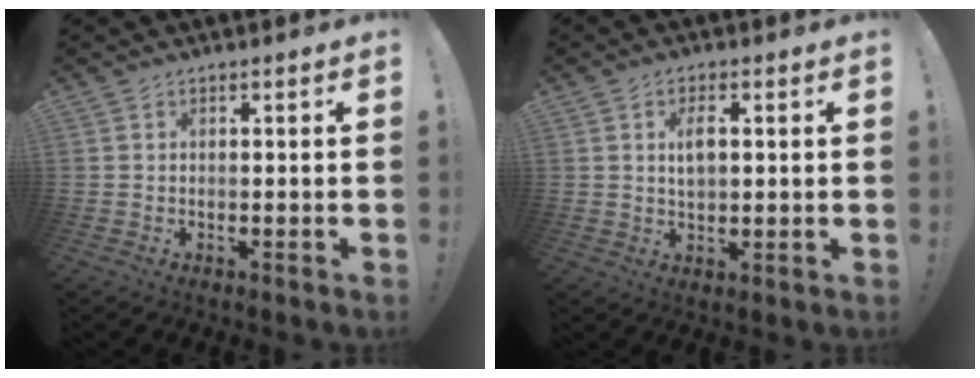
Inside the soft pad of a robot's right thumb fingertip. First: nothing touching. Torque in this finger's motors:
{"motor_torque": [0.28, 0.87, 0.22, -0.06, -0.06]}